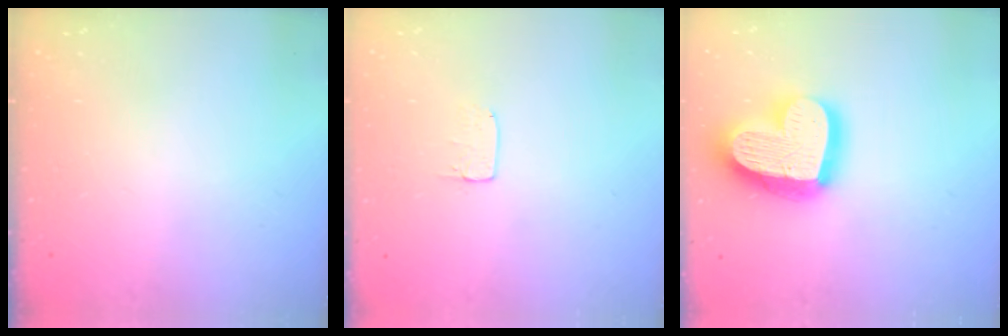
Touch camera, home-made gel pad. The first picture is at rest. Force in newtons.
{"total": 3.7, "press": 3.6, "slide": 0.2}
{"total": 24.3, "press": 24.2, "slide": 2.4}